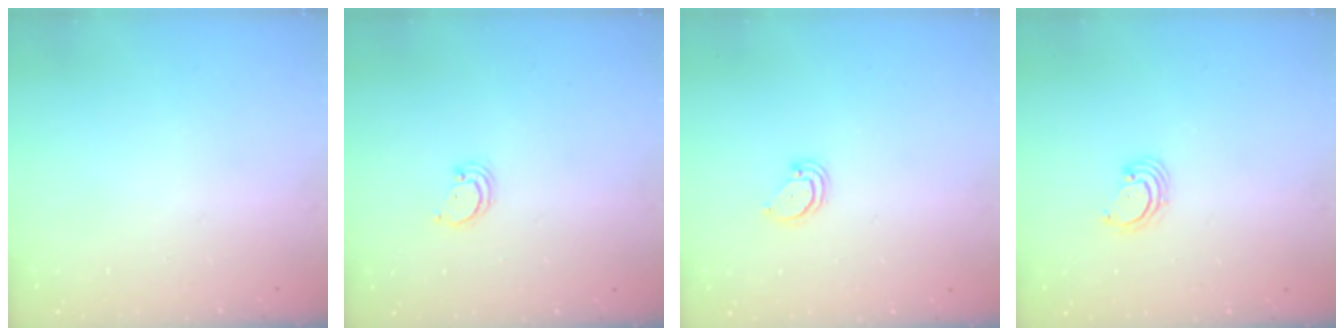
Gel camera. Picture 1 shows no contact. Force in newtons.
{"total": 2.4, "press": 2.4, "slide": 0.2}
{"total": 3.0, "press": 3.0, "slide": 0.2}
{"total": 2.8, "press": 2.8, "slide": 0.3}